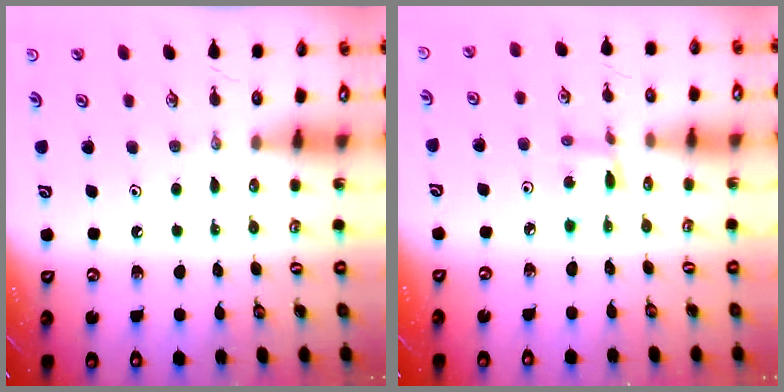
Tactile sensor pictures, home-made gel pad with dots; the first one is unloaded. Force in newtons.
{"total": 1.9, "press": 1.9, "slide": 0.3}